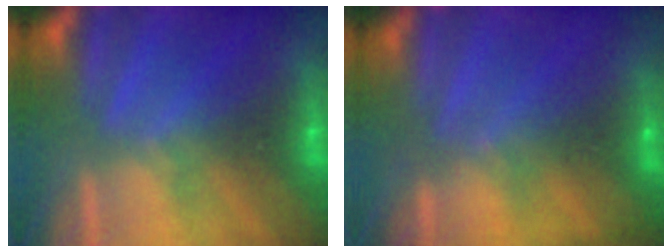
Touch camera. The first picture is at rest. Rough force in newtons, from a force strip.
{"total": 7.6}